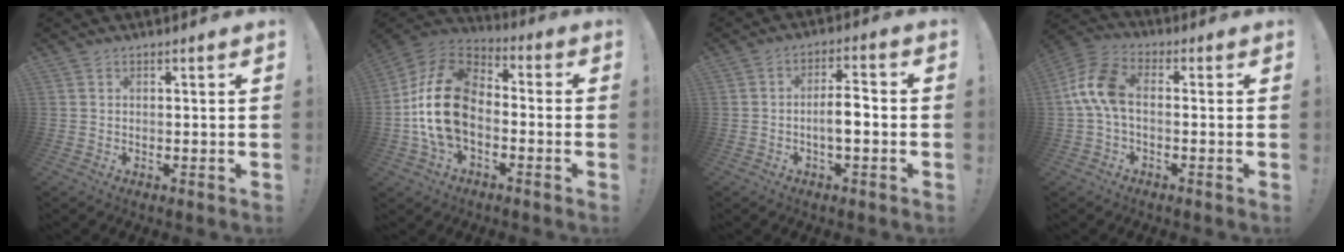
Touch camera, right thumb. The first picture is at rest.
{"total": 19.8, "force": [-2.7, 13.0, 14.7], "torque": [-0.286, 0.036, -0.038]}
{"total": 6.8, "force": [-1.6, 2.2, 6.2], "torque": [-0.112, 0.013, -0.031]}
{"total": 10.7, "force": [0.0, 6.2, 8.7], "torque": [-0.179, 0.008, 0.003]}